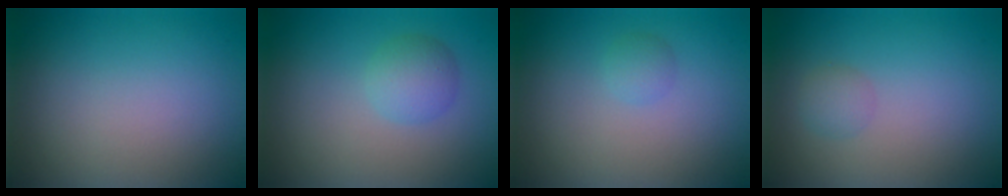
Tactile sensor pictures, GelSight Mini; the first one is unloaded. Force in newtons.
{"total": 2.5, "press": 2.5, "slide": 0.1}
{"total": 1.1, "press": 1.1, "slide": 0.0}
{"total": 1.3, "press": 1.3, "slide": 0.0}